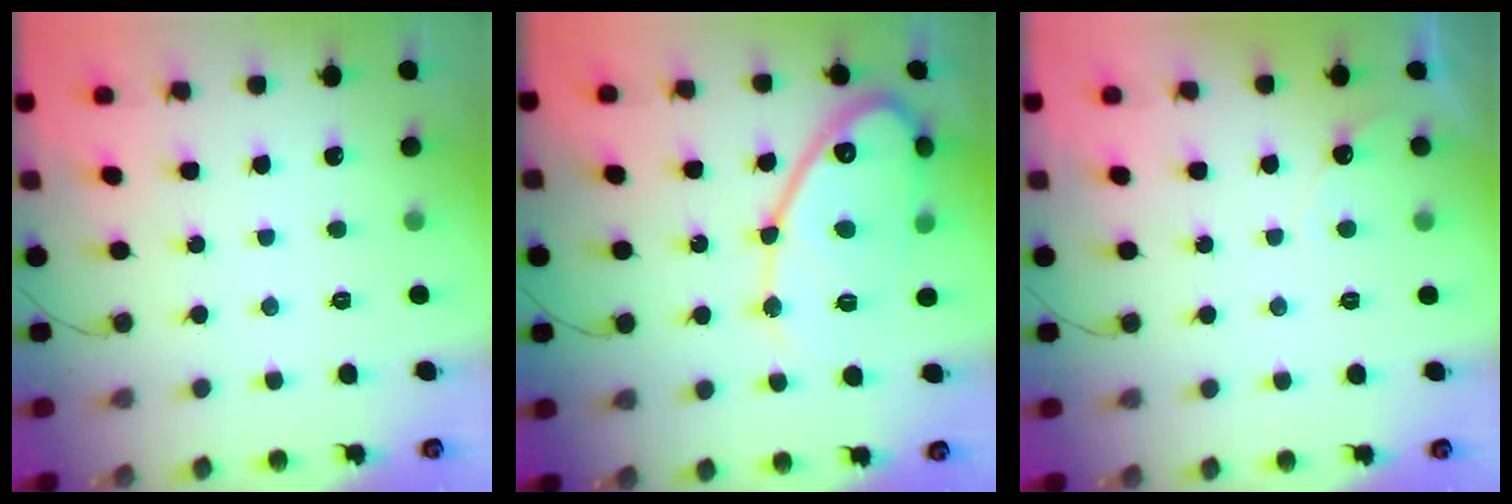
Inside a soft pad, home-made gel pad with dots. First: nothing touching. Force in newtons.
{"total": 17.6, "press": 17.5, "slide": 1.3}
{"total": 2.6, "press": 2.6, "slide": 0.1}